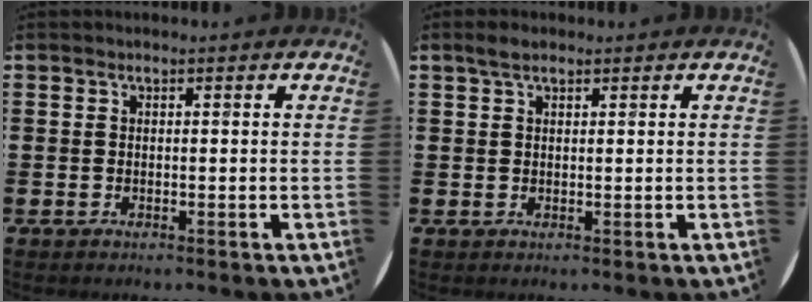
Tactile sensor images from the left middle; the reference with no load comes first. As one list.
[{"total": 1.8, "force": [1.3, 0.6, 1.1], "torque": [-0.014, 0.002, 0.021]}]